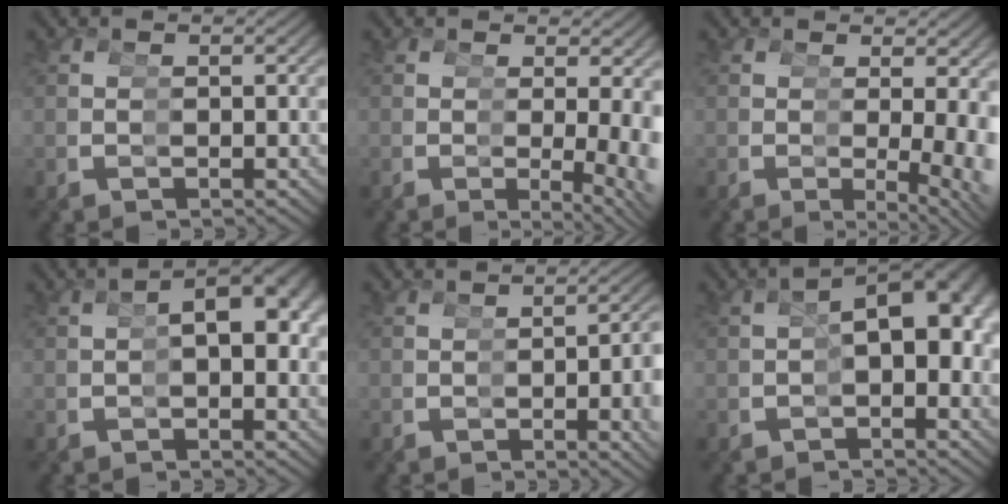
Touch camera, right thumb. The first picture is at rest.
{"total": 4.5, "force": [-0.5, 1.3, 4.3], "torque": [-0.059, -0.016, -0.007]}
{"total": 4.9, "force": [-0.6, 1.7, 4.5], "torque": [-0.062, -0.018, -0.007]}
{"total": 7.0, "force": [0.7, 4.0, 5.7], "torque": [-0.066, 0.009, -0.001]}
{"total": 4.6, "force": [-0.8, 1.1, 4.4], "torque": [-0.046, 0.006, -0.012]}
{"total": 8.9, "force": [-0.1, 5.5, 6.9], "torque": [-0.095, -0.002, -0.008]}